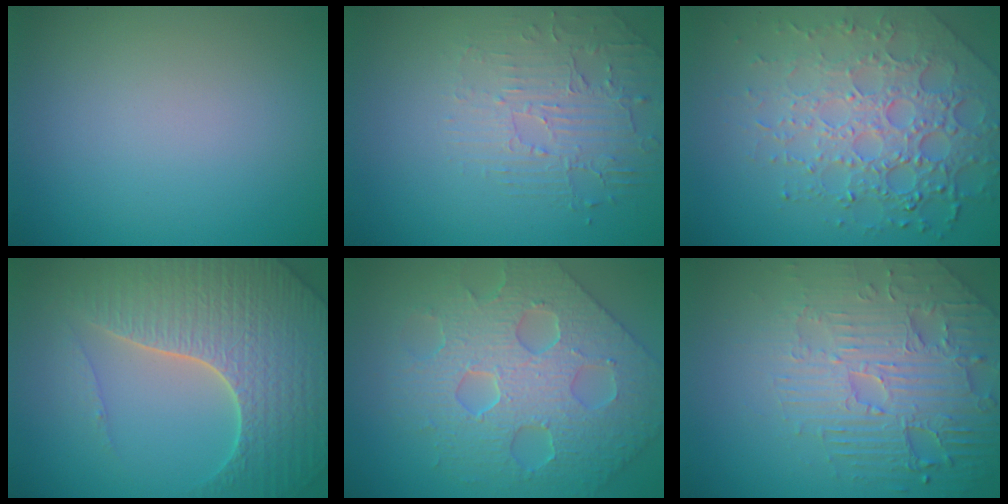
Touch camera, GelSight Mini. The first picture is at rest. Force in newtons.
{"total": 2.2, "press": 1.7, "slide": 1.5}
{"total": 8.0, "press": 5.5, "slide": 5.9}
{"total": 7.0, "press": 6.8, "slide": 1.9}
{"total": 6.9, "press": 6.1, "slide": 3.3}
{"total": 5.5, "press": 5.0, "slide": 2.4}